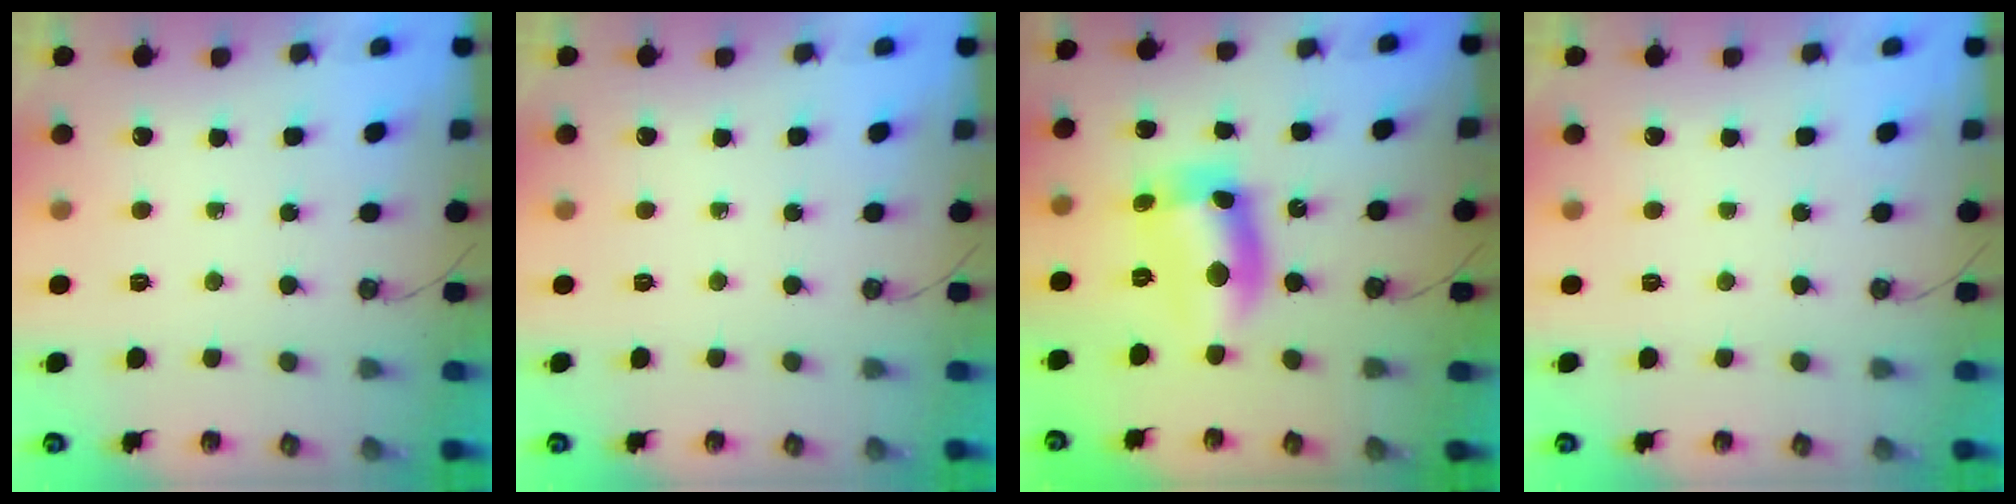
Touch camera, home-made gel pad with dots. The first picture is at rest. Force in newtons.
{"total": 0.0}
{"total": 12.2, "press": 12.1, "slide": 1.3}
{"total": 0.0}